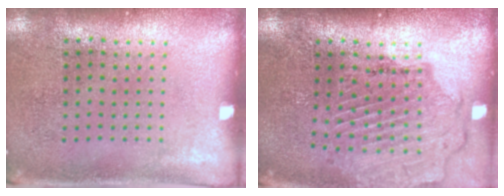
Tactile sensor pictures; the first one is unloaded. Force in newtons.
{"total": 1.6, "press": 1.6, "slide": 0.2}